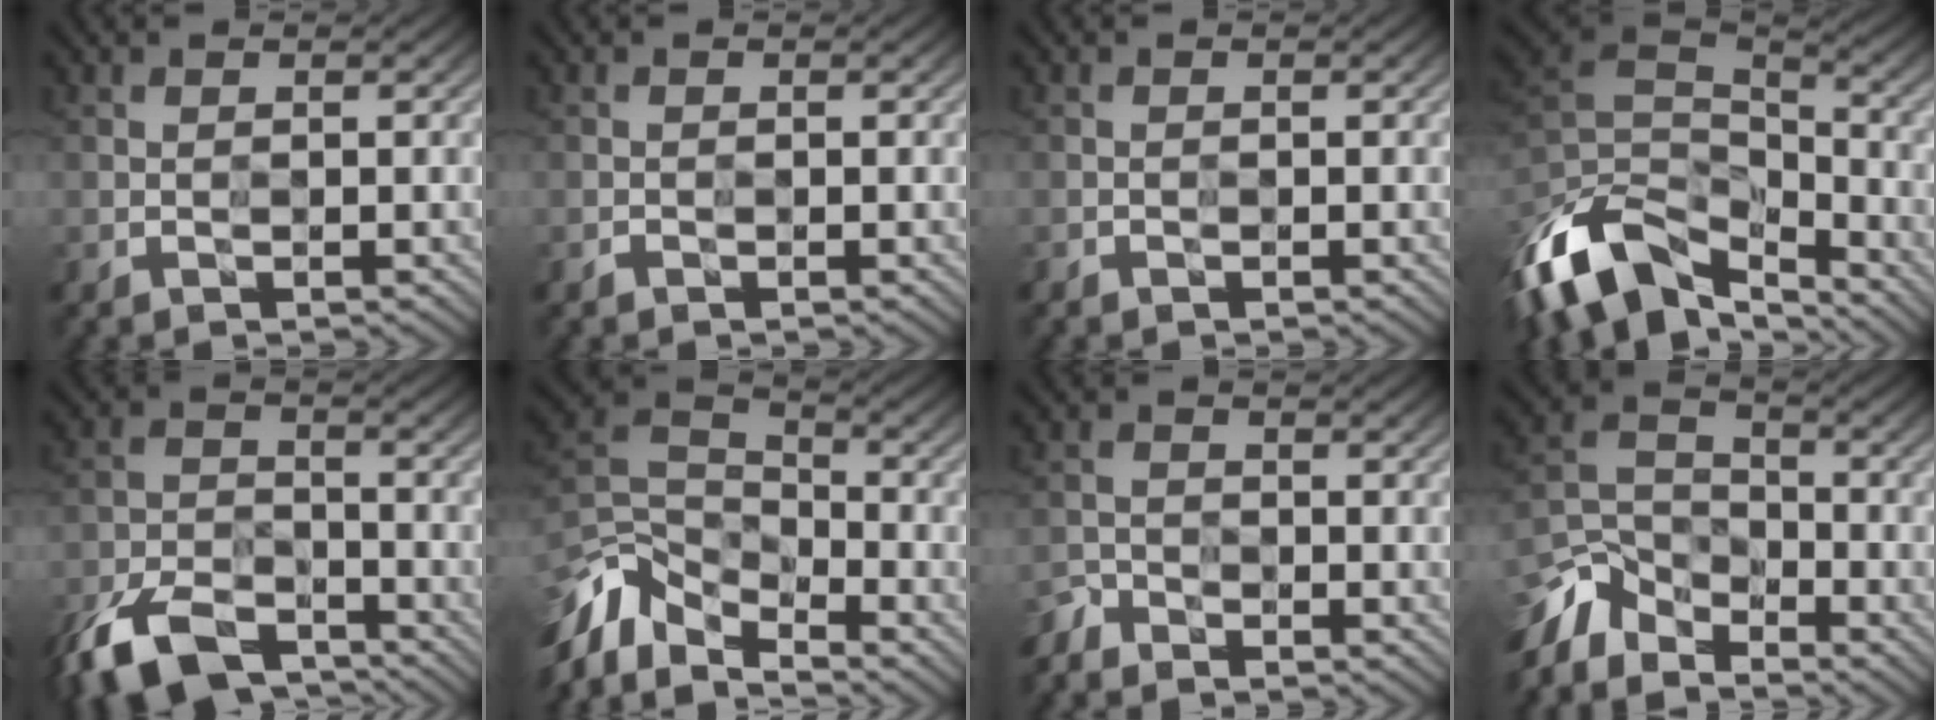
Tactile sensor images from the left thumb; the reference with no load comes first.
{"total": 0.6, "force": [-0.4, 0.2, -0.4], "torque": [0.010, -0.001, -0.006]}
{"total": 0.6, "force": [-0.5, 0.3, -0.3], "torque": [0.009, -0.002, -0.008]}
{"total": 12.5, "force": [-7.8, 6.8, 7.2], "torque": [-0.190, -0.013, -0.132]}
{"total": 7.6, "force": [-6.4, 3.2, 2.6], "torque": [-0.058, -0.007, -0.139]}
{"total": 10.6, "force": [-7.3, 5.8, 5.1], "torque": [-0.139, 0.001, -0.150]}
{"total": 3.2, "force": [-3.0, 0.9, -0.5], "torque": [0.010, -0.009, -0.064]}
{"total": 8.1, "force": [-6.3, 4.5, 2.6], "torque": [-0.059, -0.005, -0.141]}